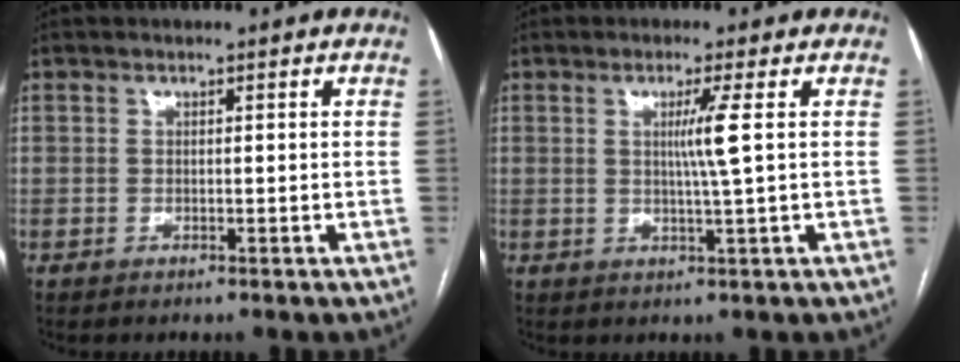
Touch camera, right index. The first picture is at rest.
{"total": 3.8, "force": [0.7, -1.4, 3.5], "torque": [-0.065, -0.007, 0.012]}